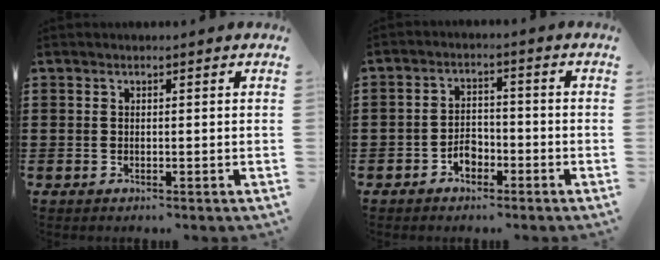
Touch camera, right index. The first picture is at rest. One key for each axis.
{"total": 3.2, "fx": -2.1, "fy": 2.1, "fz": 1.3, "tx": -0.025, "ty": 0.007, "tz": -0.042}